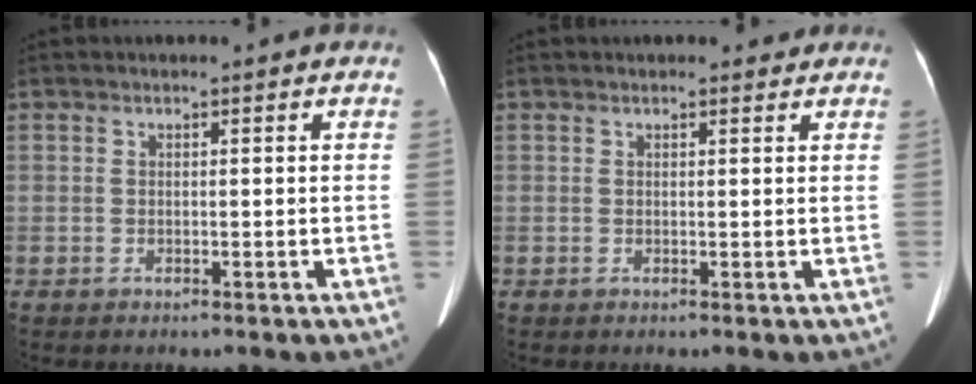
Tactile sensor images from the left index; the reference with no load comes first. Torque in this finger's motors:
{"motor_torque": [-0.06, -0.09, 0.01, 0.01]}